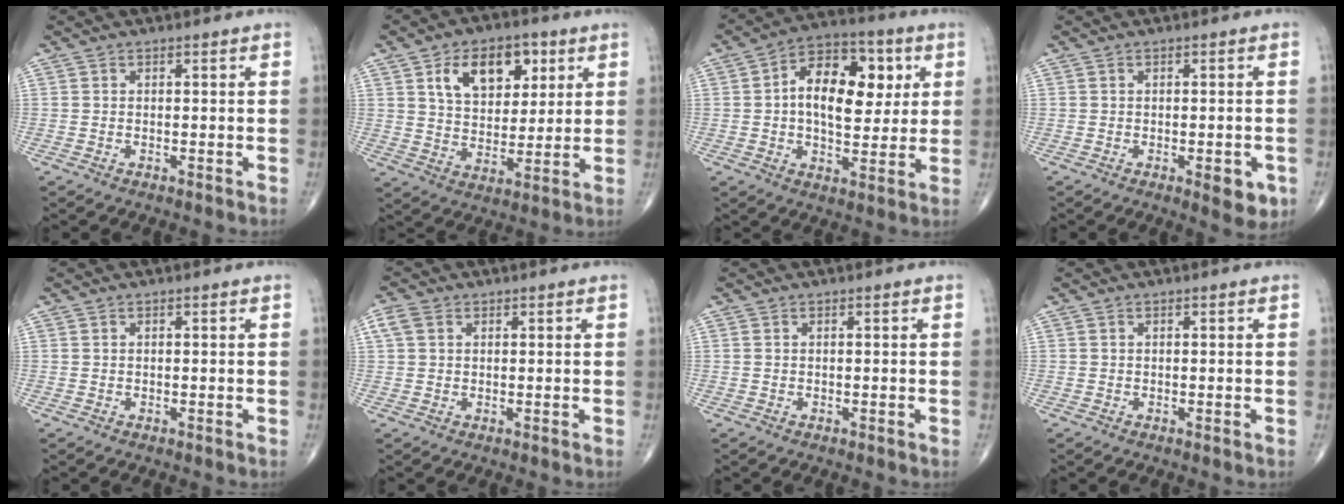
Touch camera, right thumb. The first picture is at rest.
{"total": 13.2, "force": [5.4, 8.4, 8.6], "torque": [-0.095, -0.015, 0.094]}
{"total": 15.4, "force": [2.8, 9.1, 12.1], "torque": [-0.154, 0.009, 0.037]}
{"total": 5.0, "force": [-1.9, 2.0, 4.2], "torque": [-0.039, -0.001, -0.017]}
{"total": 0.0}
{"total": 2.9, "force": [1.0, 2.2, 1.6], "torque": [-0.039, 0.012, 0.022]}
{"total": 0.0}
{"total": 0.0}